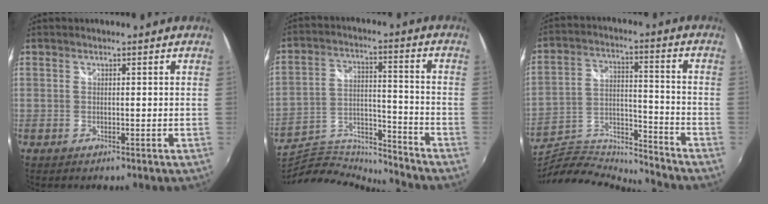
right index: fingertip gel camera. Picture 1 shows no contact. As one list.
[{"total": 13.9, "force": [-13.3, 2.5, 3.3], "torque": [-0.071, 0.012, -0.240]}, {"total": 13.1, "force": [-12.5, 2.3, 3.5], "torque": [-0.075, 0.014, -0.234]}]